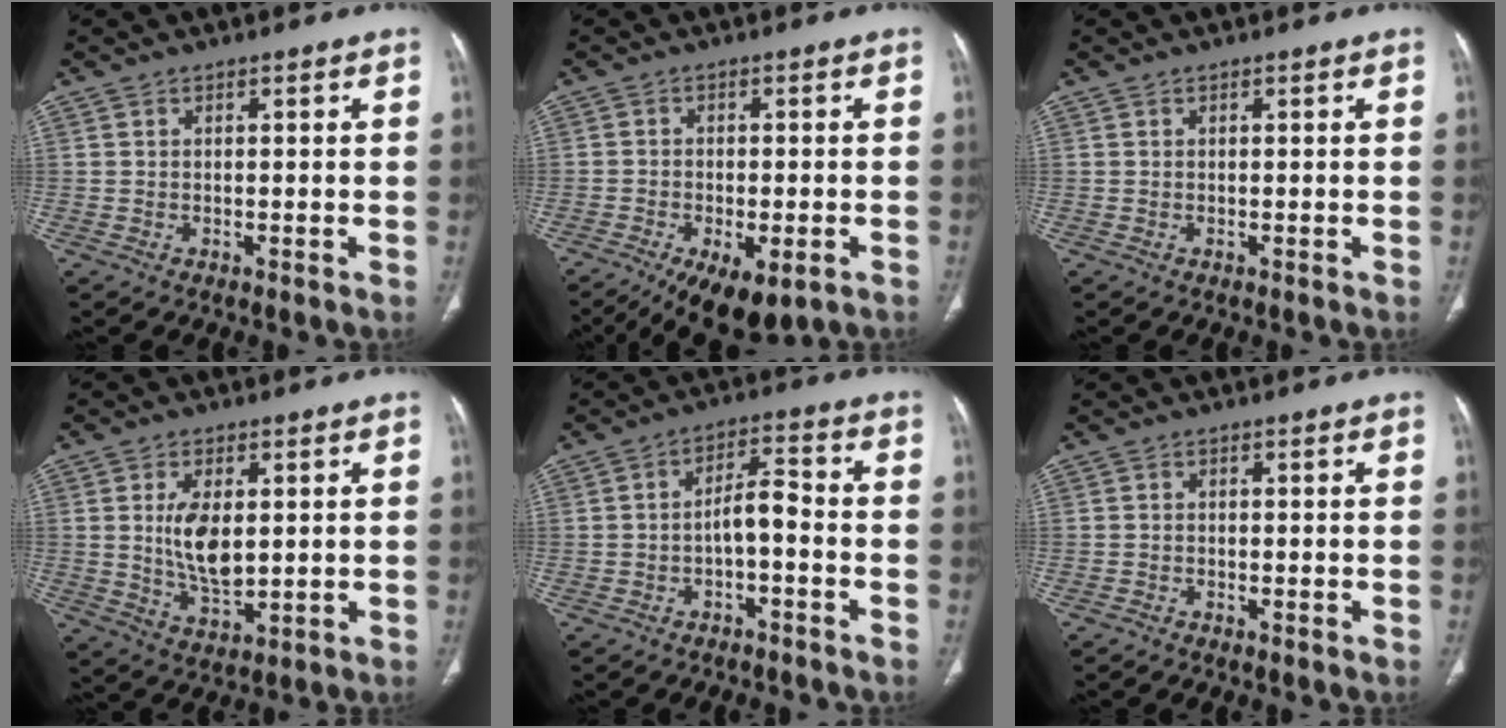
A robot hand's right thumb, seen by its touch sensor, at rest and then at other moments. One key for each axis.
{"total": 13.1, "fx": -7.2, "fy": 6.0, "fz": 9.2, "tx": -0.153, "ty": 0.002, "tz": -0.104}
{"total": 0.0}
{"total": 8.9, "fx": 1.2, "fy": 4.6, "fz": 7.6, "tx": -0.132, "ty": -0.017, "tz": 0.032}
{"total": 5.3, "fx": -2.0, "fy": 2.1, "fz": 4.4, "tx": -0.071, "ty": 0.038, "tz": -0.034}
{"total": 0.7, "fx": -0.5, "fy": 0.3, "fz": 0.3, "tx": -0.008, "ty": -0.001, "tz": -0.014}